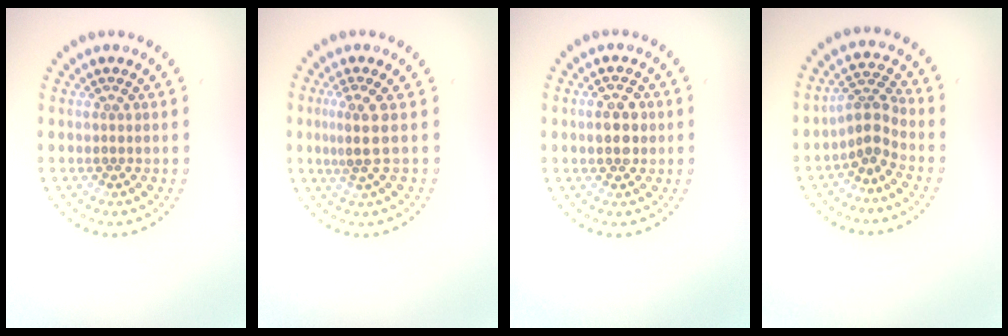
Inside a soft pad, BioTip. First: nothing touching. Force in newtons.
{"total": 2.3, "press": 1.7, "slide": 1.5}
{"total": 2.5, "press": 2.5, "slide": 0.2}
{"total": 2.7, "press": 1.9, "slide": 1.9}